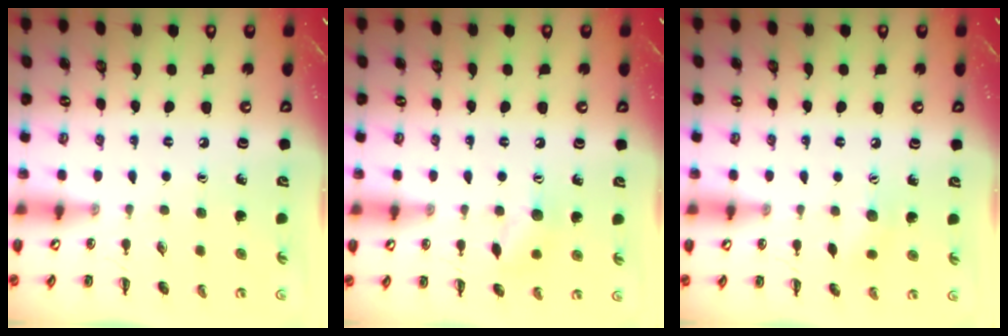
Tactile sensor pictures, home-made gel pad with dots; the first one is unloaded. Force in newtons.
{"total": 7.0, "press": 7.0, "slide": 0.7}
{"total": 5.9, "press": 5.8, "slide": 1.3}